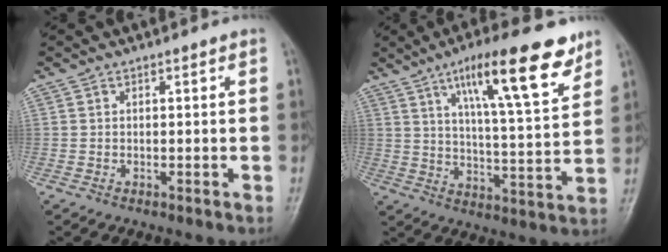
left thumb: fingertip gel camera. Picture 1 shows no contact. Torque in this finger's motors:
{"motor_torque": [0.57, 0.46, 1.70, -1.07, 0.16]}